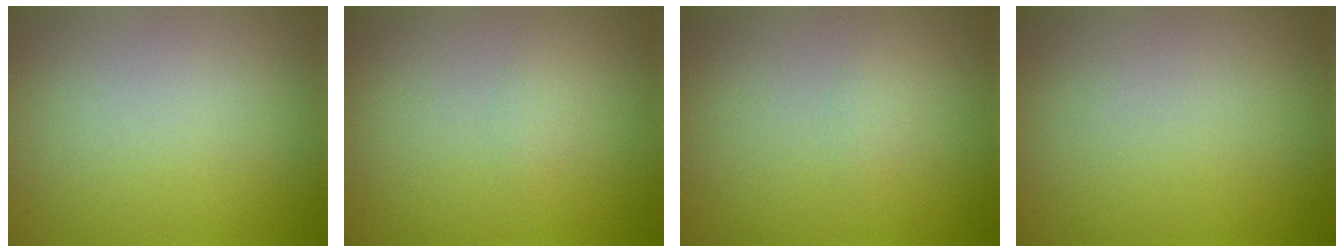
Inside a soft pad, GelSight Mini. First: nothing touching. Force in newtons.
{"total": 2.1, "press": 2.1, "slide": 0.2}
{"total": 2.1, "press": 2.1, "slide": 0.2}
{"total": 0.0}